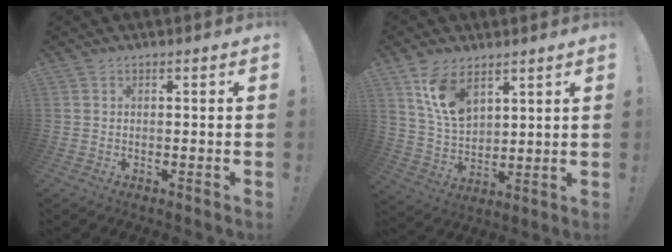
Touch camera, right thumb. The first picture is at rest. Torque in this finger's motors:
{"motor_torque": [0.79, 0.93, 0.11, 0.20, 0.07]}